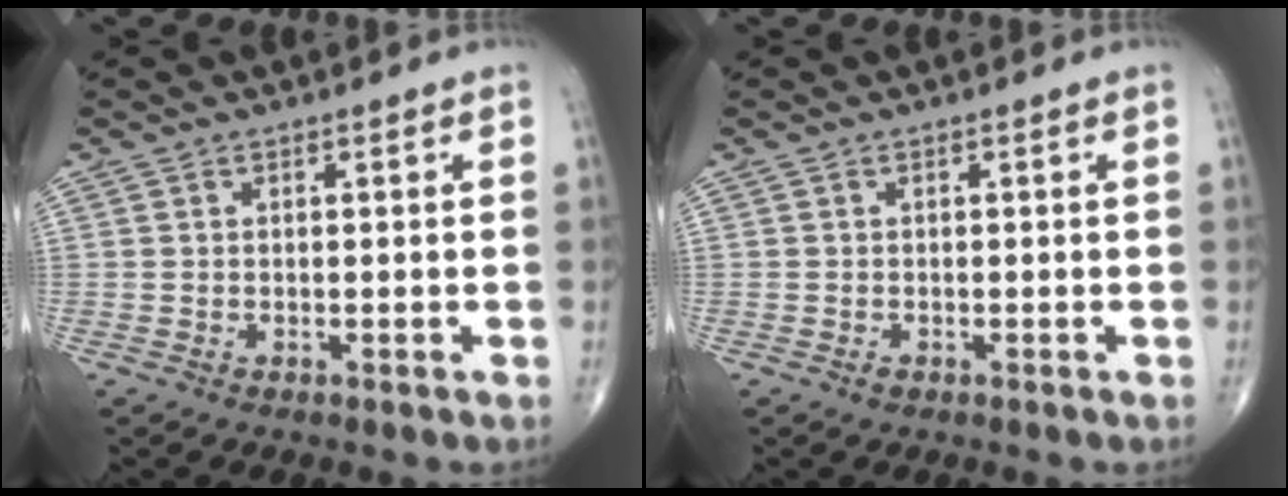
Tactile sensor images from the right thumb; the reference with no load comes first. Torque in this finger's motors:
{"motor_torque": [-0.30, 0.03, 0.01, 0.10, 0.02]}